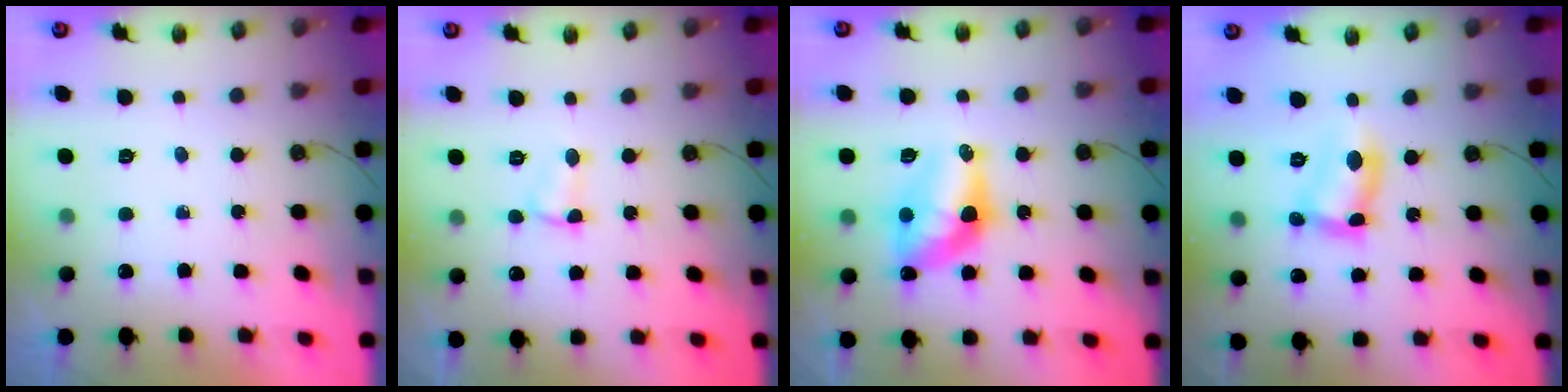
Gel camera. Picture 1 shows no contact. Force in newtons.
{"total": 4.4, "press": 4.4, "slide": 0.6}
{"total": 11.4, "press": 11.3, "slide": 1.0}
{"total": 9.4, "press": 9.3, "slide": 0.6}